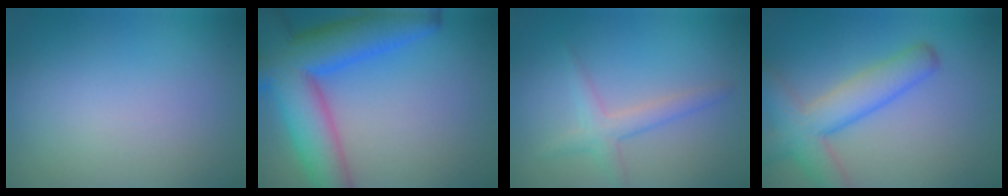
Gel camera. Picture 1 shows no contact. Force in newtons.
{"total": 11.3, "press": 11.3, "slide": 0.6}
{"total": 2.3, "press": 2.3, "slide": 0.1}
{"total": 5.5, "press": 5.5, "slide": 0.2}